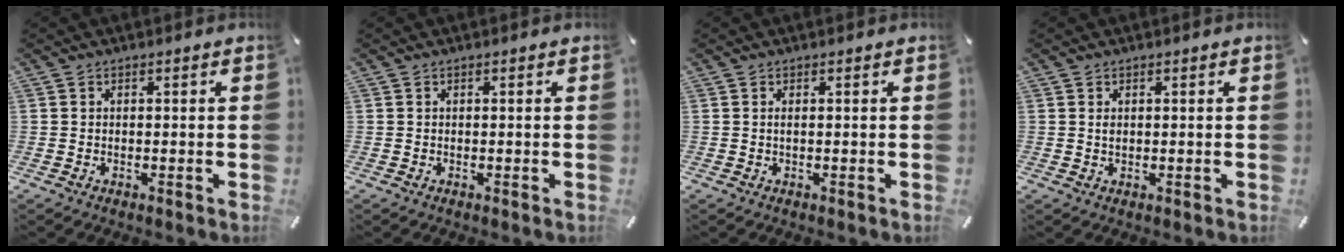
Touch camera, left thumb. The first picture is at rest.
{"total": 0.0}
{"total": 0.7, "force": [0.1, 0.0, 0.7], "torque": [-0.014, -0.002, 0.001]}
{"total": 0.9, "force": [0.3, 0.5, 0.7], "torque": [-0.016, 0.001, 0.004]}